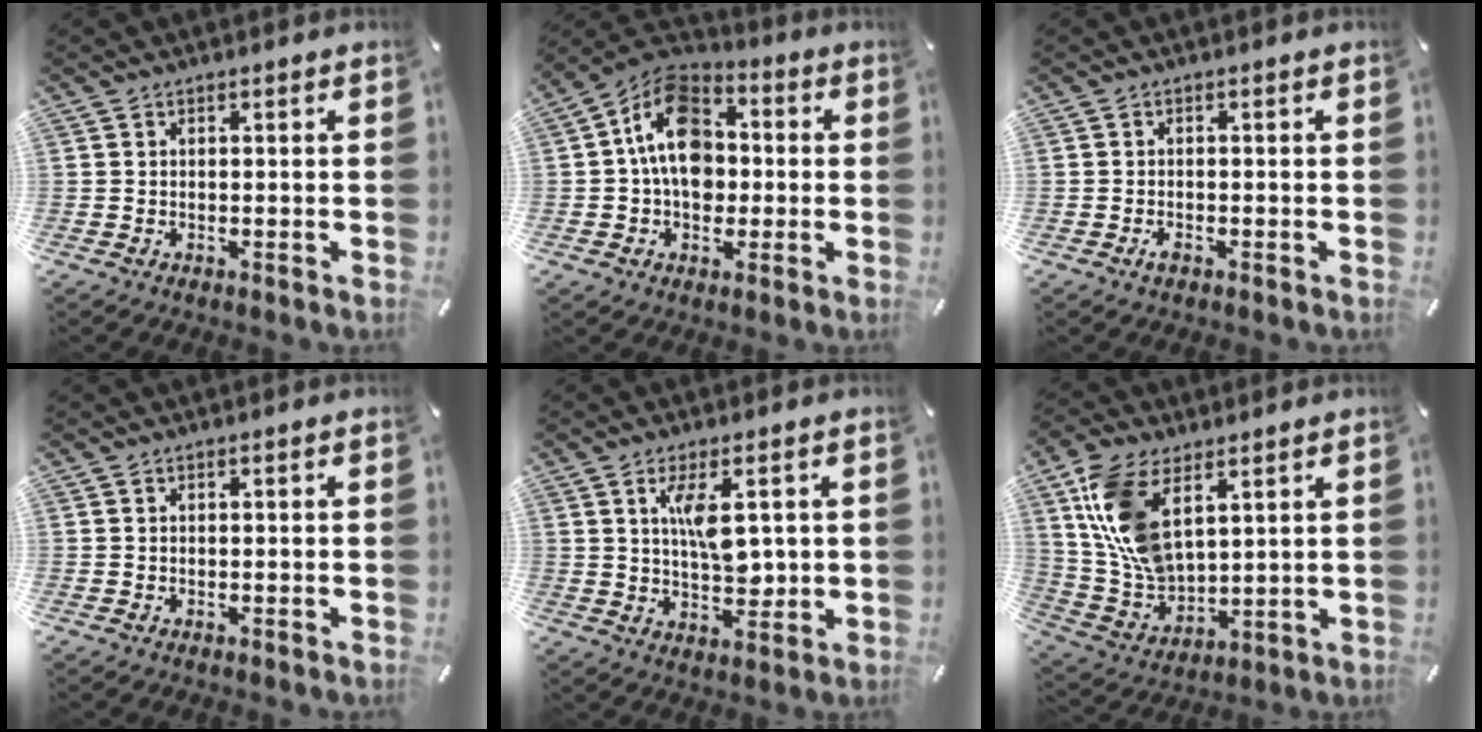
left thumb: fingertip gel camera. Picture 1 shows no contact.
{"total": 14.4, "force": [-0.5, 11.0, 9.4], "torque": [-0.166, 0.013, -0.014]}
{"total": 1.6, "force": [-0.8, 0.7, 1.1], "torque": [-0.029, 0.000, -0.018]}
{"total": 0.0}
{"total": 8.7, "force": [2.4, 4.1, 7.3], "torque": [-0.128, -0.006, 0.036]}
{"total": 13.9, "force": [6.3, 8.4, 9.1], "torque": [-0.228, -0.020, 0.116]}